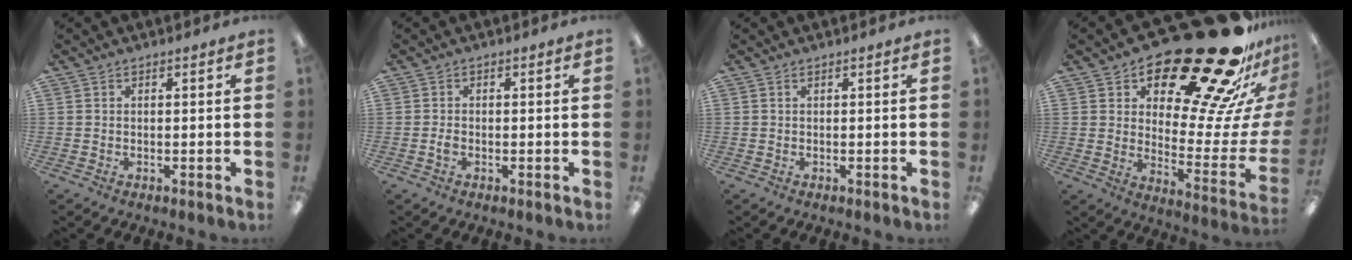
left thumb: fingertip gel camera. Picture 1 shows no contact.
{"total": 1.4, "force": [-0.5, 1.0, 0.9], "torque": [-0.016, 0.003, -0.010]}
{"total": 0.0}
{"total": 31.1, "force": [22.2, 11.4, 18.6], "torque": [-0.226, -0.169, 0.385]}